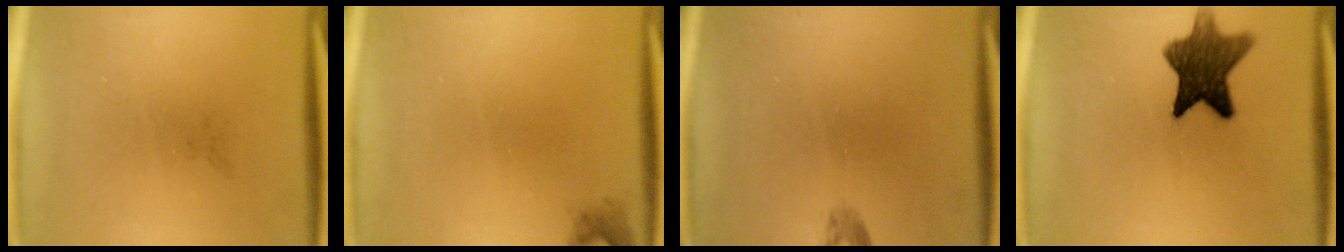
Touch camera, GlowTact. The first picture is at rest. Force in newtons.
{"total": 1.1}
{"total": 0.9}
{"total": 10.3}